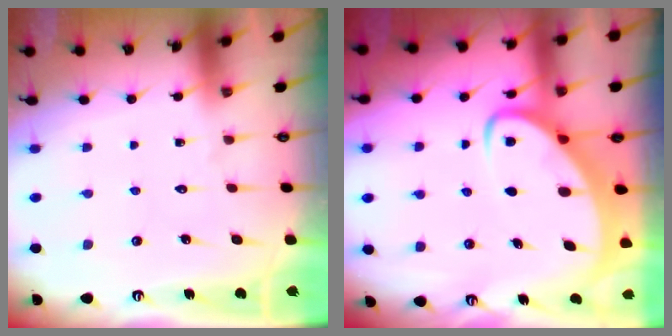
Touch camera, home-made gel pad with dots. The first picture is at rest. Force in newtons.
{"total": 5.3, "press": 5.2, "slide": 0.7}